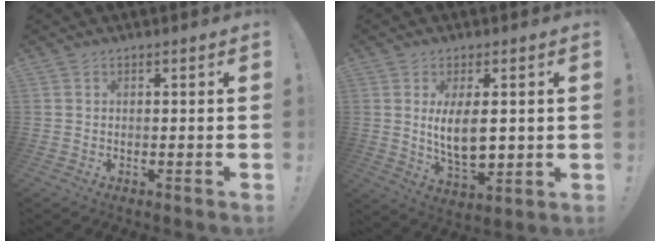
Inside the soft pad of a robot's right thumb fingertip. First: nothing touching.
{"total": 10.8, "force": [1.3, 4.5, 9.8], "torque": [-0.169, -0.019, 0.019]}